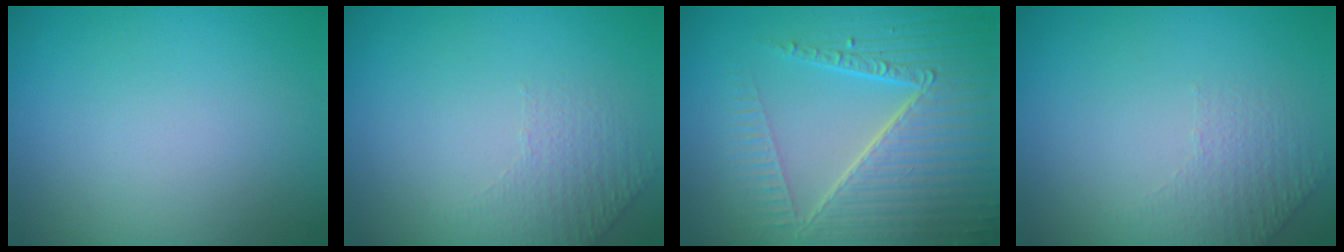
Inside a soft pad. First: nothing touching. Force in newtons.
{"total": 1.3, "press": 0.8, "slide": 1.1}
{"total": 7.5, "press": 5.6, "slide": 5.0}
{"total": 1.3, "press": 0.8, "slide": 1.1}